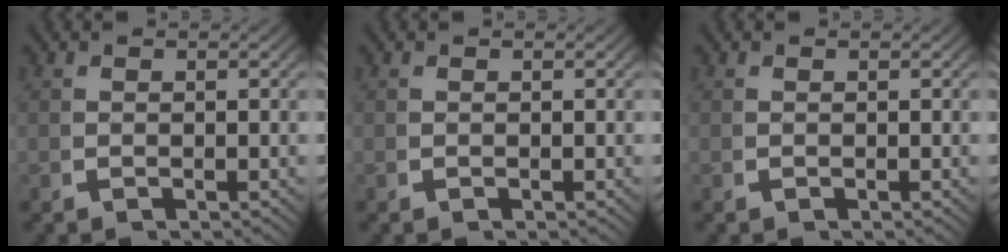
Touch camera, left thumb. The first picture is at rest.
{"total": 0.0}
{"total": 0.0}